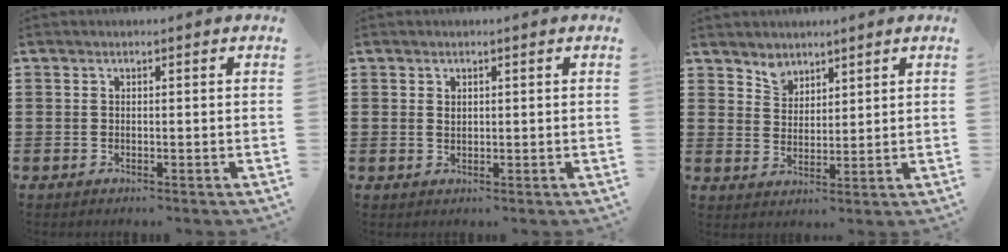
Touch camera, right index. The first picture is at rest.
{"total": 0.9, "force": [0.4, 0.6, 0.5], "torque": [-0.011, 0.004, 0.008]}
{"total": 3.3, "force": [2.8, 1.8, 0.1], "torque": [-0.014, 0.002, 0.055]}